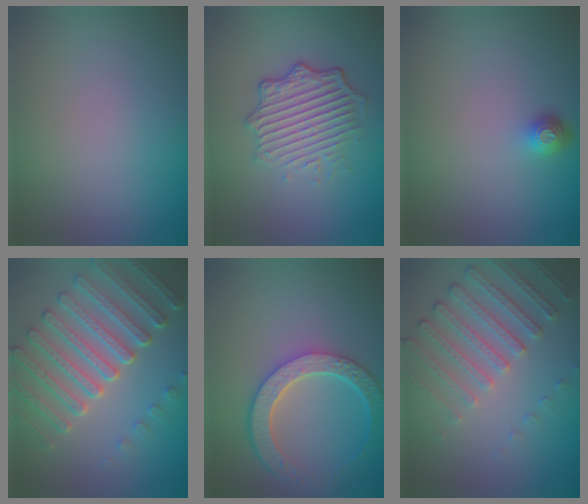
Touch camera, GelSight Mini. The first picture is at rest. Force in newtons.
{"total": 5.0, "press": 3.5, "slide": 3.5}
{"total": 1.4, "press": 1.1, "slide": 0.9}
{"total": 7.0, "press": 5.2, "slide": 4.7}
{"total": 5.9, "press": 4.5, "slide": 3.8}
{"total": 4.5, "press": 3.4, "slide": 2.9}